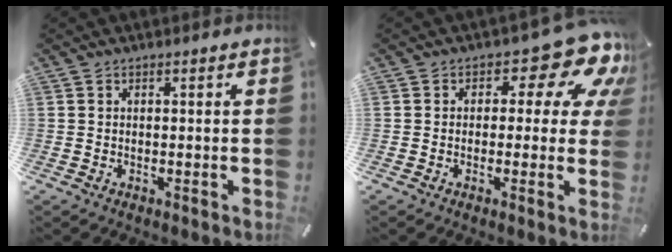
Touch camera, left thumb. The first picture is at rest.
{"total": 12.7, "force": [5.4, 6.2, 9.7], "torque": [-0.122, -0.033, 0.091]}